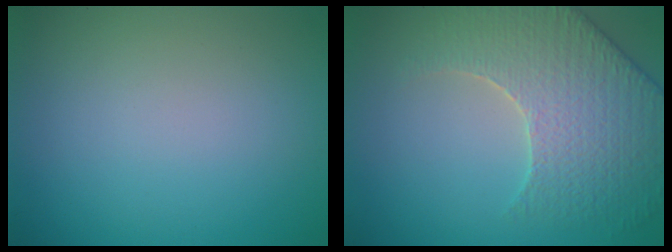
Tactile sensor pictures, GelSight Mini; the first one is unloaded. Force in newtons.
{"total": 5.7, "press": 5.2, "slide": 2.1}